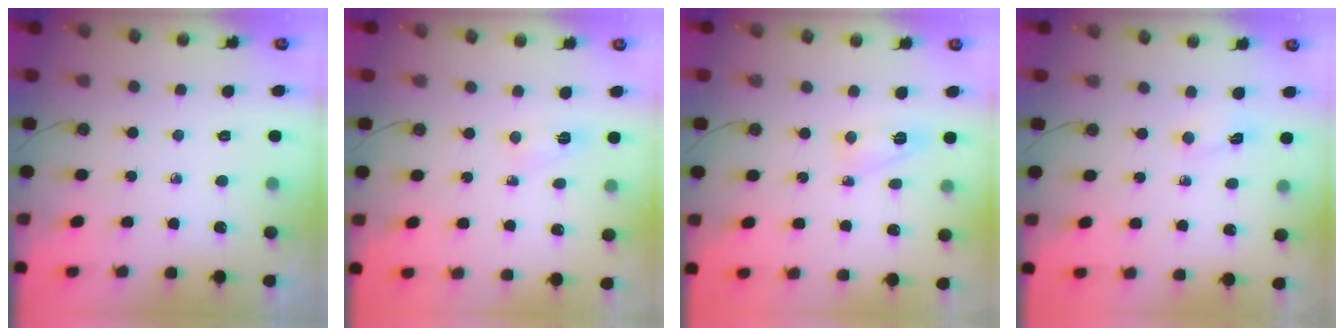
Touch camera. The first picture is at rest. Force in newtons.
{"total": 2.7, "press": 2.5, "slide": 1.1}
{"total": 3.9, "press": 3.9, "slide": 0.7}
{"total": 2.0, "press": 1.9, "slide": 0.6}